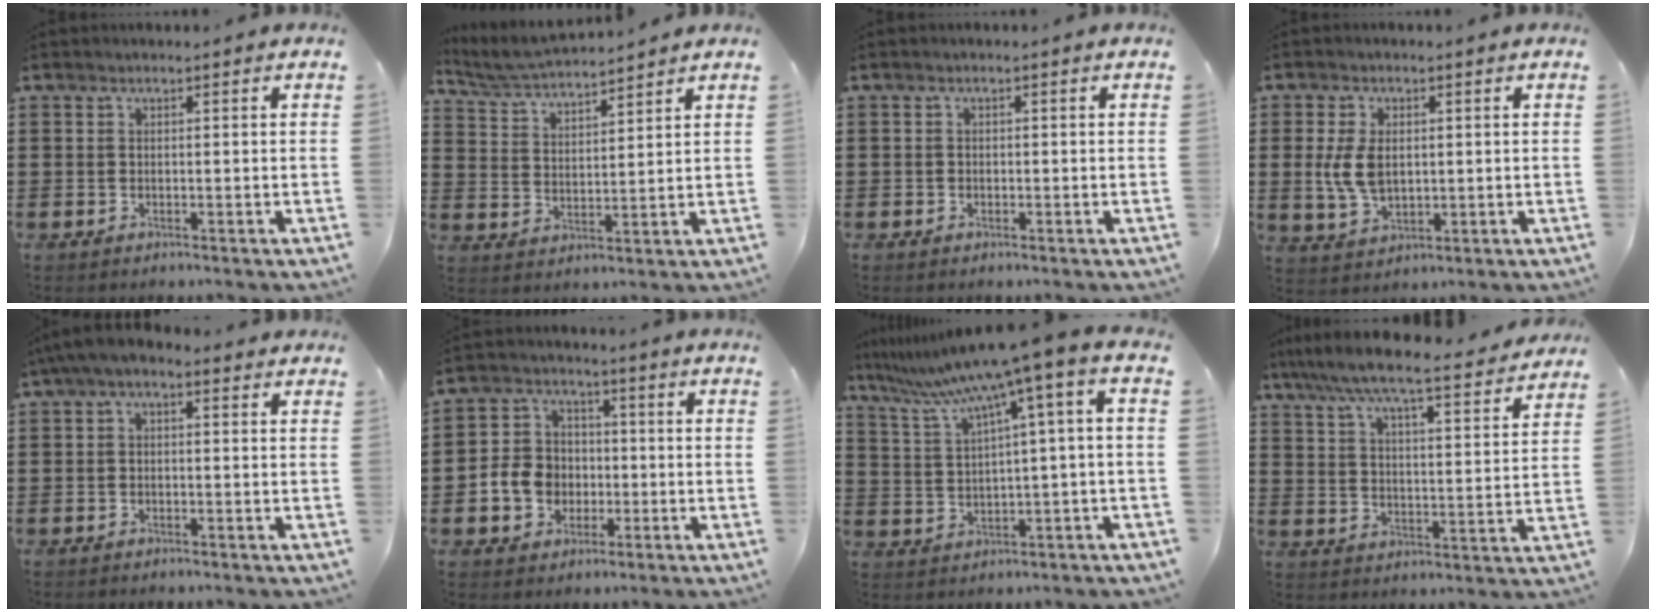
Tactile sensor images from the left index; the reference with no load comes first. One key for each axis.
{"total": 5.0, "fx": 4.9, "fy": -0.1, "fz": 0.8, "tx": -0.037, "ty": -0.026, "tz": 0.085}
{"total": 0.6, "fx": -0.1, "fy": 0.6, "fz": 0.0, "tx": -0.003, "ty": 0.004, "tz": -0.005}
{"total": 6.2, "fx": 0.8, "fy": 3.9, "fz": 4.8, "tx": -0.127, "ty": 0.000, "tz": 0.007}
{"total": 1.8, "fx": -1.0, "fy": 0.7, "fz": 1.2, "tx": -0.029, "ty": 0.003, "tz": -0.026}
{"total": 6.7, "fx": -1.5, "fy": 6.0, "fz": 2.6, "tx": -0.075, "ty": 0.017, "tz": -0.029}
{"total": 7.5, "fx": 4.2, "fy": -0.5, "fz": 6.2, "tx": -0.132, "ty": -0.034, "tz": 0.066}
{"total": 6.7, "fx": 6.0, "fy": -0.2, "fz": 2.8, "tx": -0.081, "ty": -0.042, "tz": 0.098}